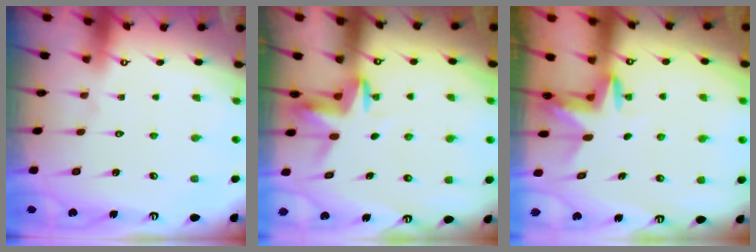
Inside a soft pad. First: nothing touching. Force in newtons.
{"total": 3.4, "press": 3.4, "slide": 0.2}
{"total": 3.2, "press": 3.2, "slide": 0.3}